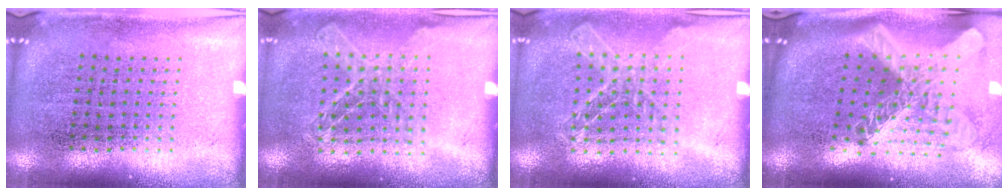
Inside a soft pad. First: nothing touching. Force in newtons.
{"total": 1.2, "press": 1.1, "slide": 0.2}
{"total": 1.1, "press": 1.1, "slide": 0.1}
{"total": 3.0, "press": 2.1, "slide": 2.1}